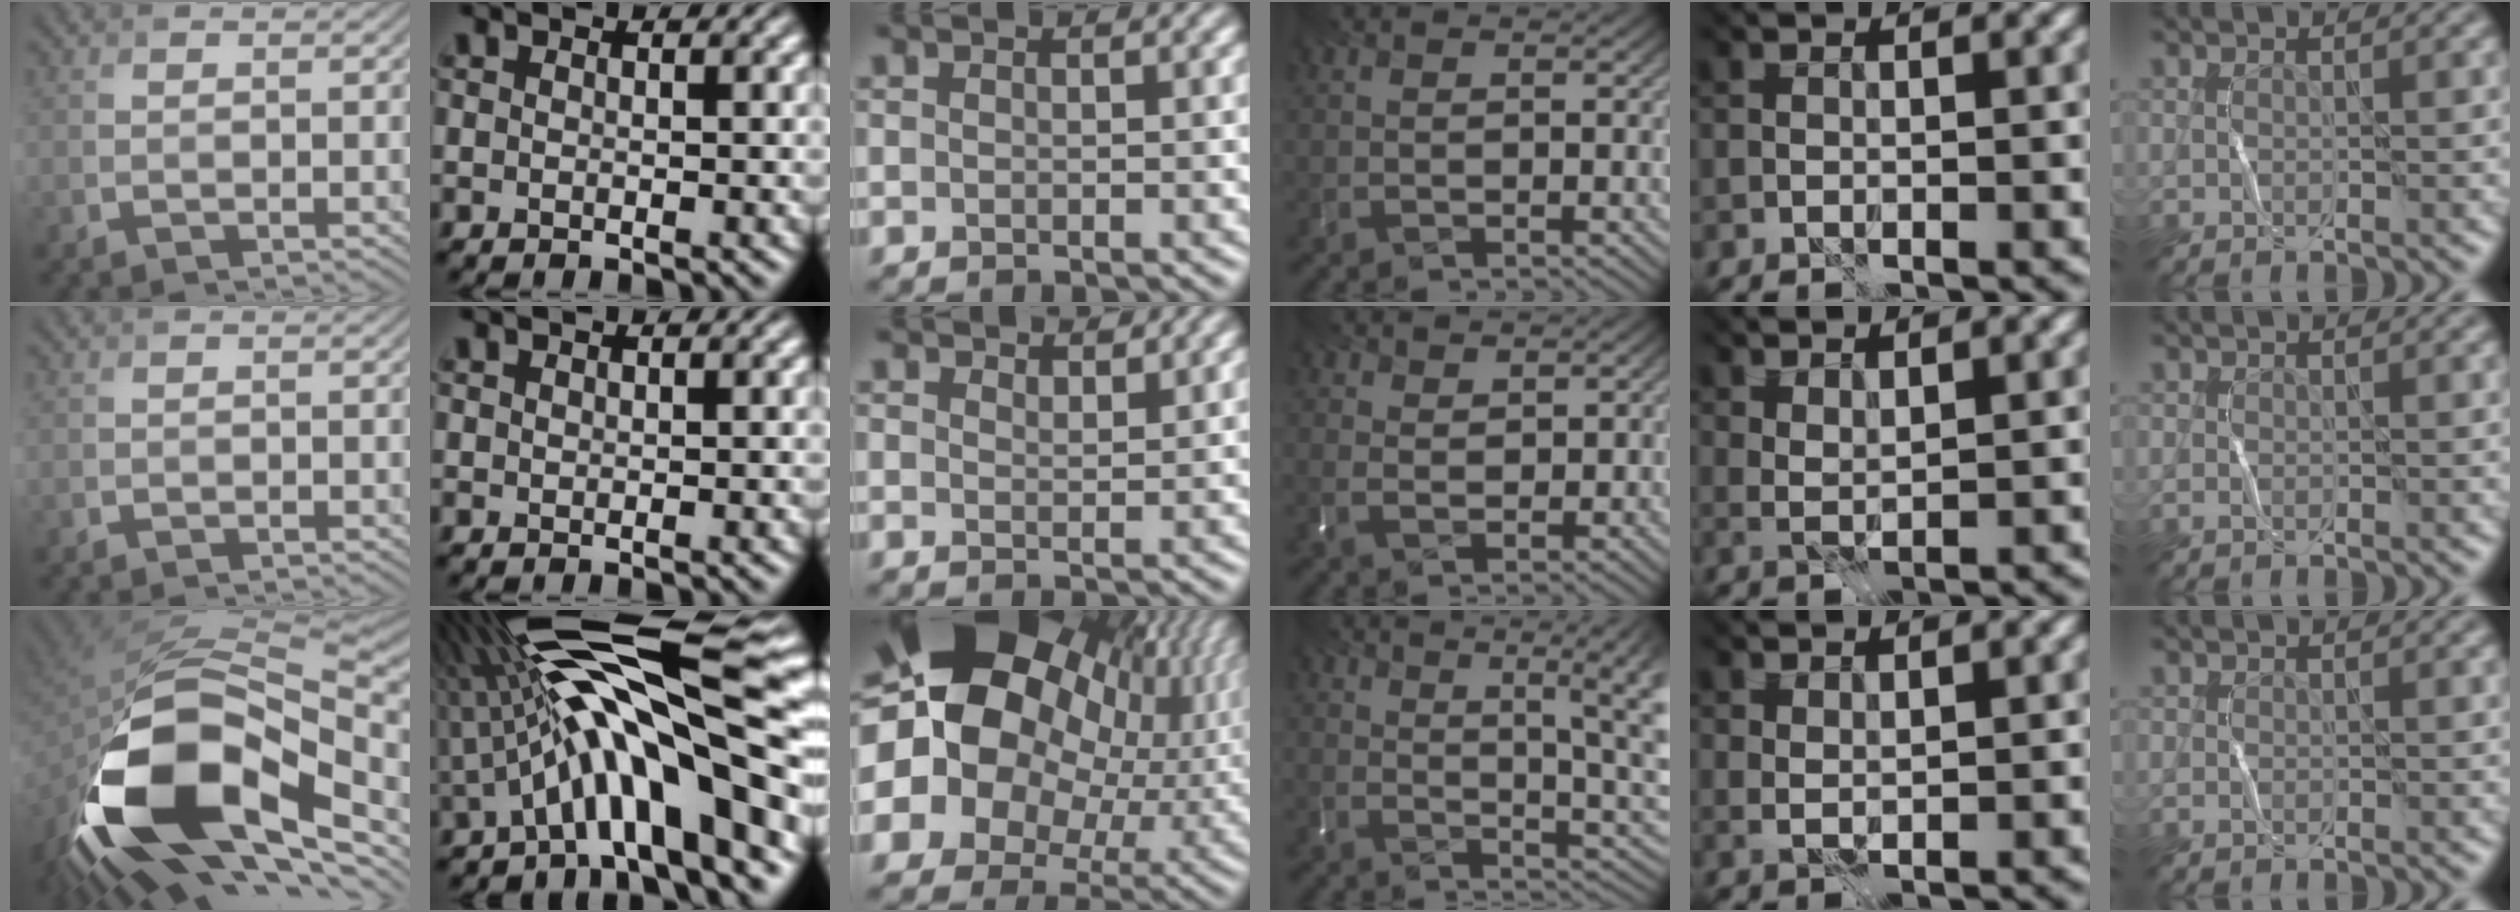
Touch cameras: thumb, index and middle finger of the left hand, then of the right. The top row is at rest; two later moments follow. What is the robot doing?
{"motion": "wrap", "object": "wrapping paper"}